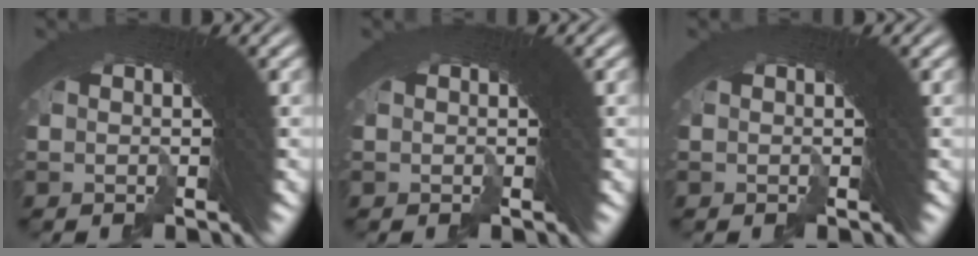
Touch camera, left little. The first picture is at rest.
{"total": 0.0}
{"total": 0.0}